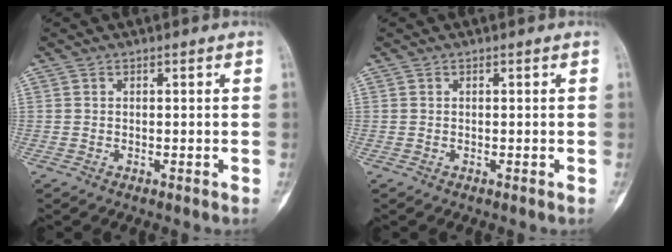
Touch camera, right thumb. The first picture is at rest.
{"total": 0.0}